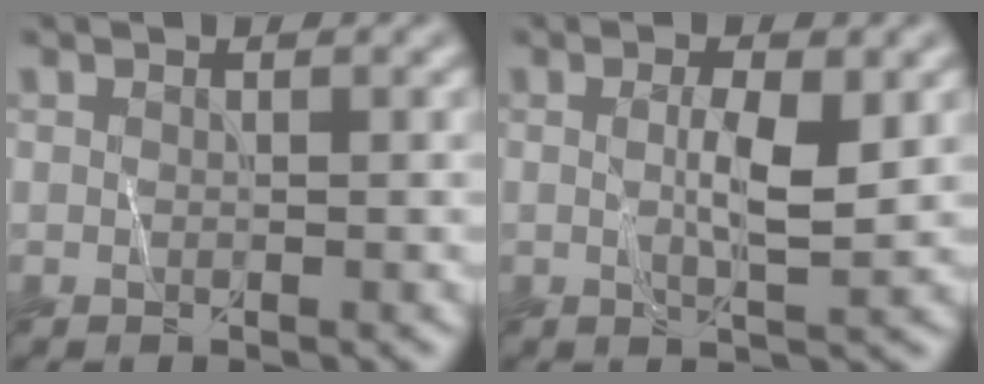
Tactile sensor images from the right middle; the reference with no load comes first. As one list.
[{"total": 3.2, "force": [0.5, 0.5, 3.1], "torque": [-0.056, 0.003, 0.010]}]